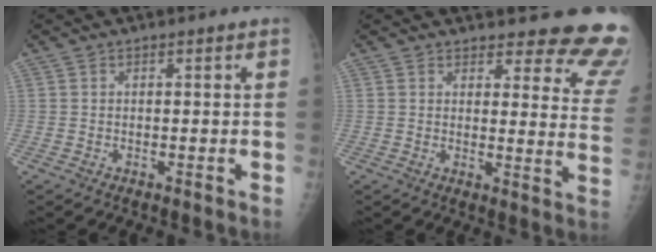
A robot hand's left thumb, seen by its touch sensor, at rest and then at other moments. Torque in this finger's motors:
{"motor_torque": [0.00, 0.04, 0.02, -0.17, 0.05]}